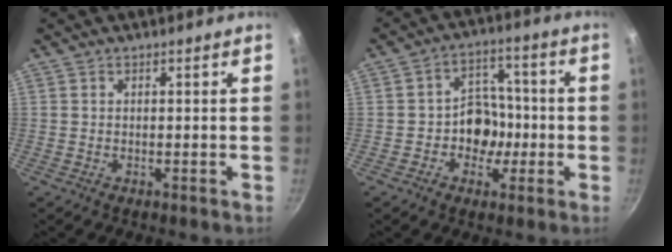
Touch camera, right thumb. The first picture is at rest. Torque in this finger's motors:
{"motor_torque": [0.90, 0.72, 0.54, 0.18, 0.10]}